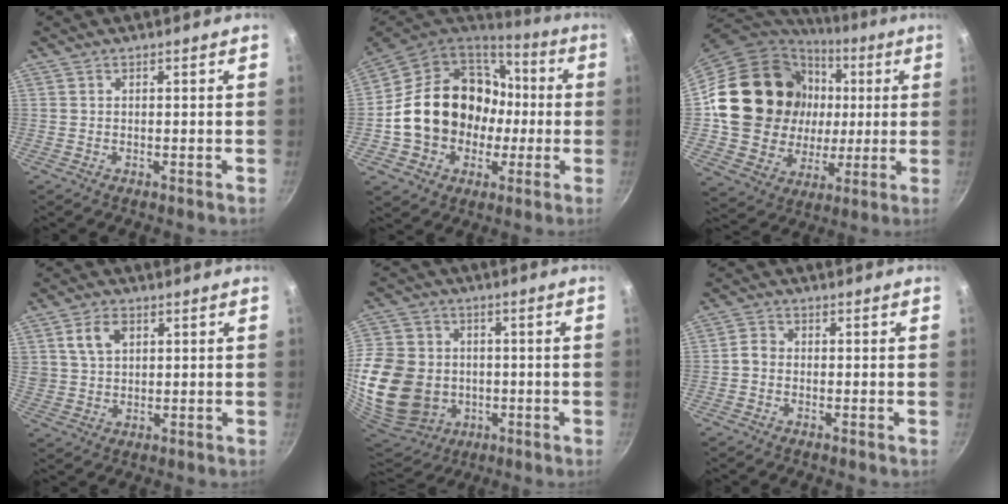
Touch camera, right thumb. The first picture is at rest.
{"total": 22.4, "force": [-0.6, 18.4, 12.7], "torque": [-0.199, 0.053, 0.008]}
{"total": 24.6, "force": [4.2, 20.7, 12.7], "torque": [-0.206, 0.015, 0.091]}
{"total": 6.3, "force": [2.5, 4.4, 3.8], "torque": [-0.054, -0.002, 0.048]}
{"total": 25.2, "force": [-3.0, 20.7, 14.0], "torque": [-0.312, 0.017, -0.034]}
{"total": 2.2, "force": [-0.7, 1.8, 1.1], "torque": [-0.021, 0.013, -0.020]}